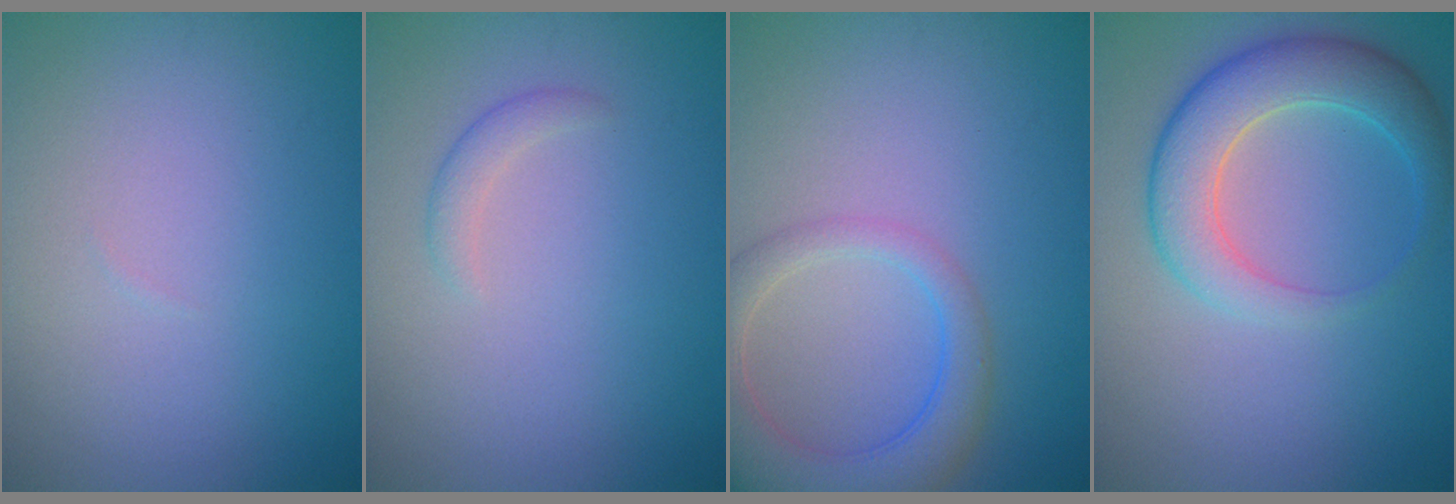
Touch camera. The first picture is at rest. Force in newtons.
{"total": 1.1, "press": 1.1, "slide": 0.1}
{"total": 5.6, "press": 5.6, "slide": 0.4}
{"total": 5.6, "press": 5.6, "slide": 0.3}